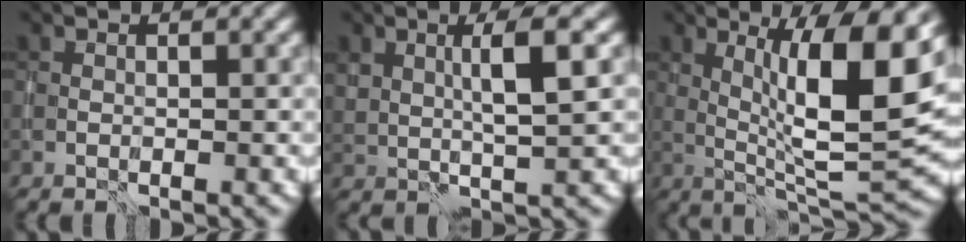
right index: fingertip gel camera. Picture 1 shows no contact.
{"total": 3.4, "force": [1.3, 0.6, 3.0], "torque": [-0.055, 0.003, 0.024]}
{"total": 10.9, "force": [2.1, 2.5, 10.4], "torque": [-0.158, -0.001, 0.039]}